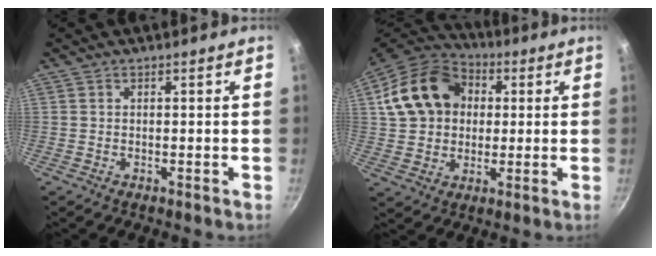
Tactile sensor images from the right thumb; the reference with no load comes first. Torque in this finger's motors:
{"motor_torque": [0.20, 0.24, 0.27, 0.08, 0.15]}